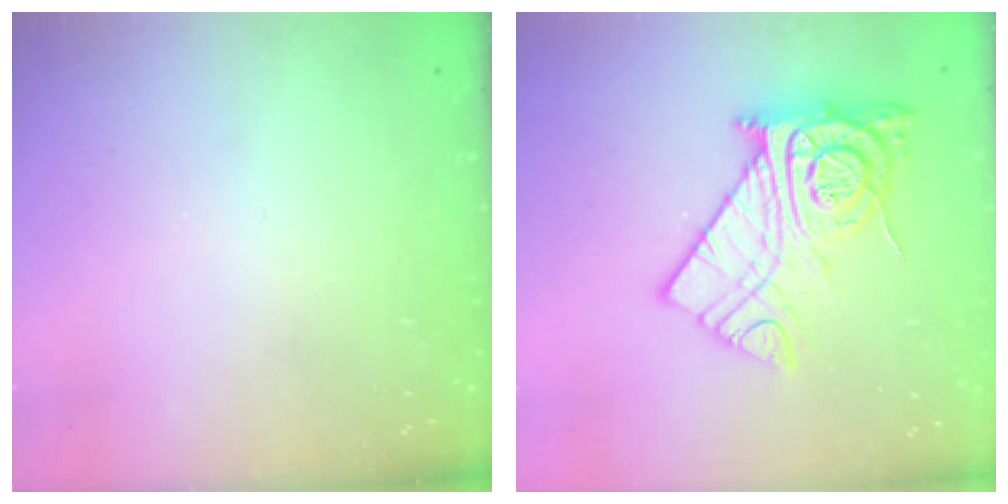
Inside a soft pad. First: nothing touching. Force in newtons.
{"total": 16.3, "press": 16.3, "slide": 1.3}